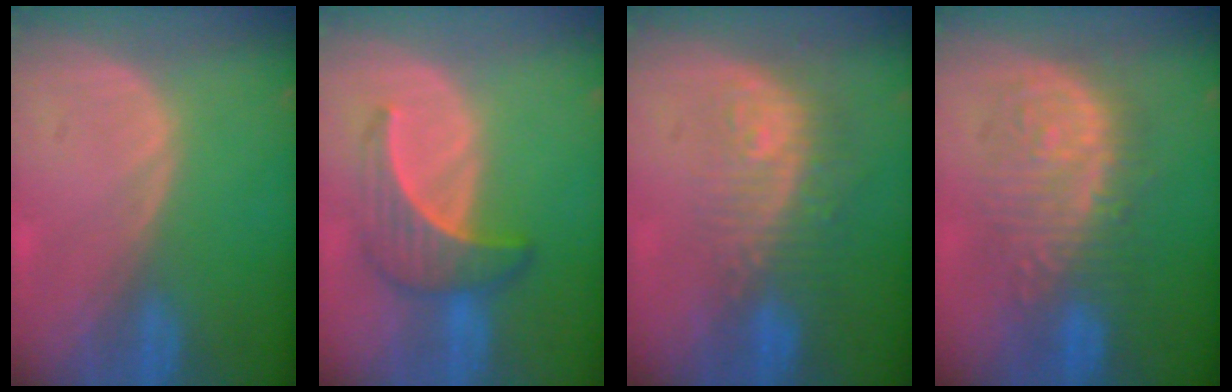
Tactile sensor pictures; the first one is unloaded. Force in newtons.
{"total": 6.5, "press": 6.3, "slide": 1.7}
{"total": 9.7, "press": 8.1, "slide": 5.3}
{"total": 9.2, "press": 9.2, "slide": 0.0}